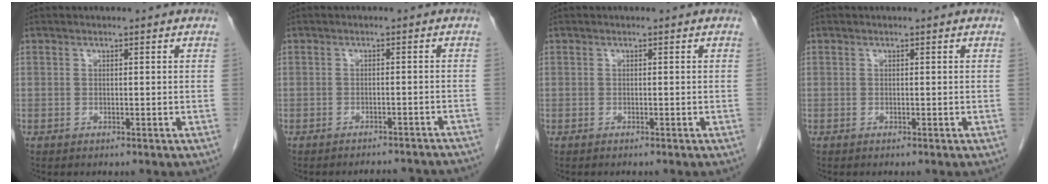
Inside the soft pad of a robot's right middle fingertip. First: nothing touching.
{"total": 10.0, "force": [-9.6, 1.5, 2.4], "torque": [-0.020, 0.006, -0.097]}
{"total": 0.8, "force": [-0.7, 0.1, 0.4], "torque": [-0.002, 0.000, -0.007]}
{"total": 0.0}